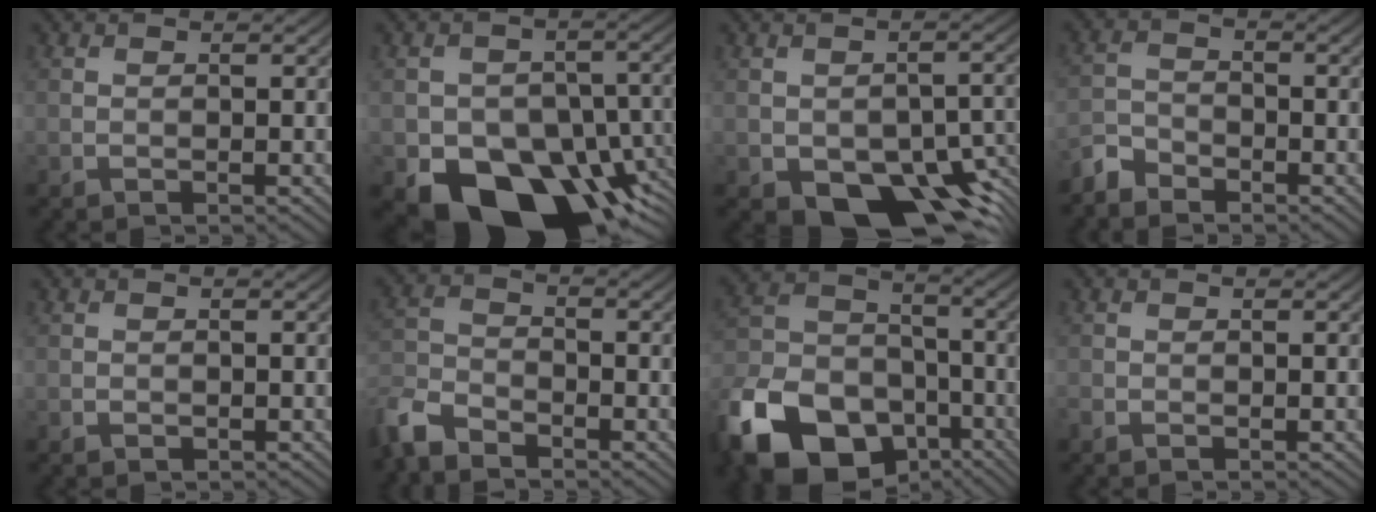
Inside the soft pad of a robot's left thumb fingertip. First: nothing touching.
{"total": 16.6, "force": [-8.4, 11.1, 9.0], "torque": [-0.133, -0.029, -0.128]}
{"total": 11.9, "force": [-6.1, 6.5, 7.9], "torque": [-0.105, -0.021, -0.089]}
{"total": 3.9, "force": [-3.4, 1.7, 0.9], "torque": [-0.021, -0.006, -0.083]}
{"total": 0.6, "force": [-0.4, 0.4, 0.2], "torque": [-0.002, -0.003, -0.005]}
{"total": 6.6, "force": [-5.4, 2.8, 2.5], "torque": [-0.061, -0.012, -0.128]}
{"total": 18.8, "force": [-10.6, 12.5, 9.3], "torque": [-0.236, -0.042, -0.195]}
{"total": 0.9, "force": [-0.8, 0.4, 0.2], "torque": [-0.006, -0.003, -0.018]}